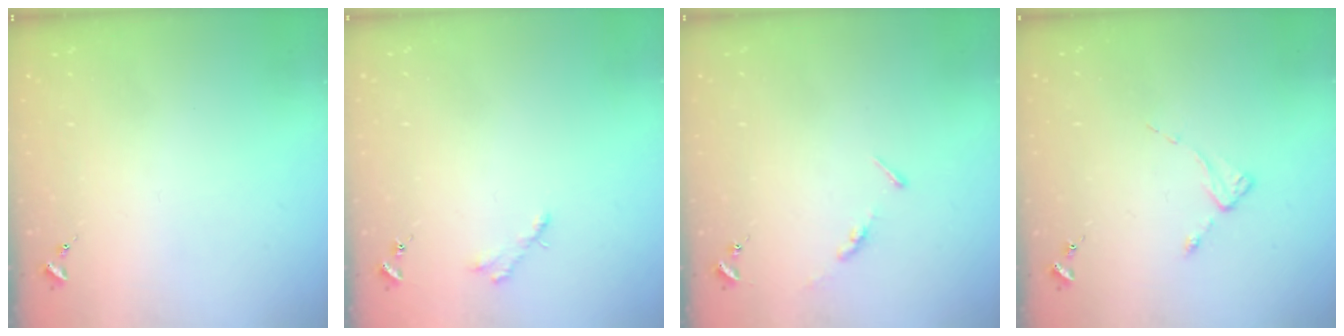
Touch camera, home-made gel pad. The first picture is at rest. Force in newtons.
{"total": 2.5, "press": 2.5, "slide": 0.2}
{"total": 3.4, "press": 3.4, "slide": 0.3}
{"total": 2.1, "press": 2.0, "slide": 0.4}